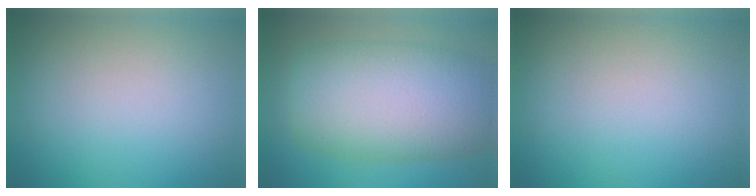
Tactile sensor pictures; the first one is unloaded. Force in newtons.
{"total": 11.4, "press": 11.3, "slide": 0.2}
{"total": 0.0}